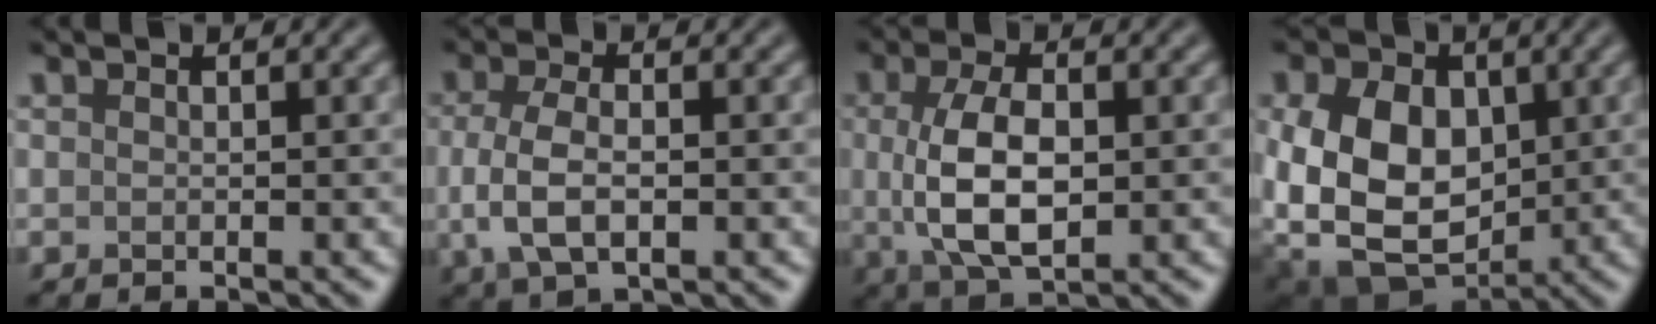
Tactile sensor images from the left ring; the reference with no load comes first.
{"total": 4.8, "force": [-0.5, 2.5, 4.0], "torque": [-0.093, -0.006, -0.011]}
{"total": 6.8, "force": [0.1, 3.3, 5.9], "torque": [-0.124, -0.001, 0.003]}
{"total": 12.7, "force": [0.3, 9.7, 8.2], "torque": [-0.148, -0.006, -0.001]}